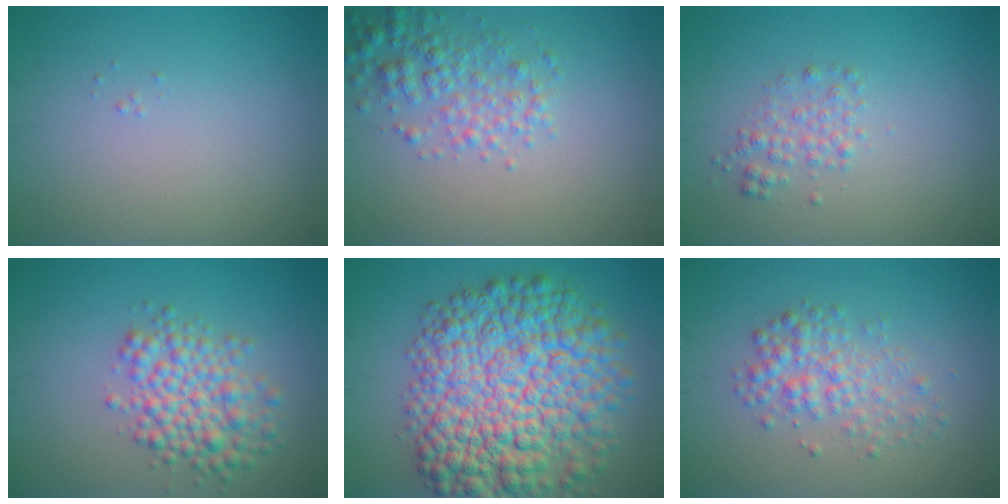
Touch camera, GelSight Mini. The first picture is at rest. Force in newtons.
{"total": 3.3, "press": 3.3, "slide": 0.1}
{"total": 1.8, "press": 1.8, "slide": 0.0}
{"total": 4.9, "press": 4.9, "slide": 0.1}
{"total": 13.7, "press": 13.7, "slide": 0.3}
{"total": 3.2, "press": 3.2, "slide": 0.1}